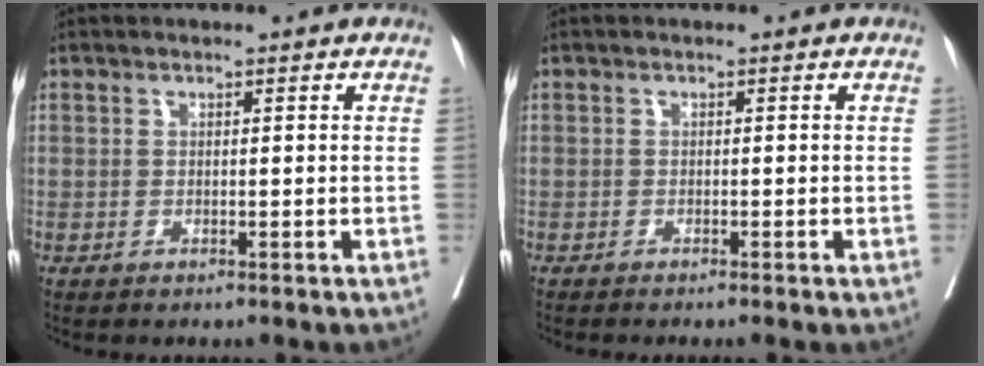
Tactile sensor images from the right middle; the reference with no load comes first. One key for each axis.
{"total": 1.7, "fx": -1.4, "fy": -0.1, "fz": 1.0, "tx": -0.012, "ty": 0.000, "tz": -0.019}